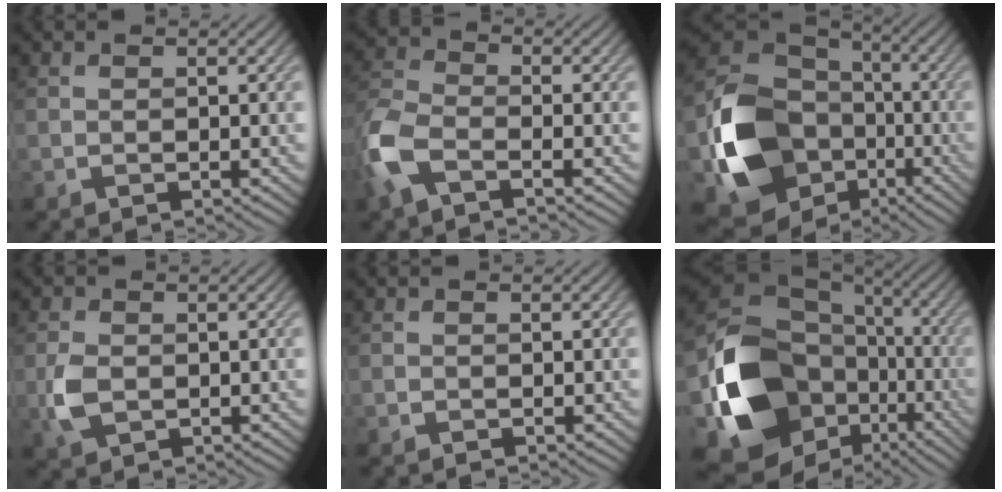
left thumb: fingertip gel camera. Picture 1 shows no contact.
{"total": 7.0, "force": [-3.4, 3.3, 5.2], "torque": [-0.131, -0.006, -0.090]}
{"total": 15.1, "force": [-4.5, 12.0, 8.0], "torque": [-0.179, -0.036, -0.094]}
{"total": 3.5, "force": [-0.5, 2.4, 2.5], "torque": [-0.066, -0.005, -0.015]}
{"total": 0.0}
{"total": 17.5, "force": [-4.8, 13.6, 10.0], "torque": [-0.222, -0.036, -0.084]}